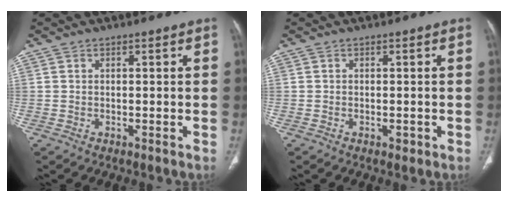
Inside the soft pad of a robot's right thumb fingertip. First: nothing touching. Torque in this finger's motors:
{"motor_torque": [2.64, 2.37, -0.06, -0.32, 0.00]}